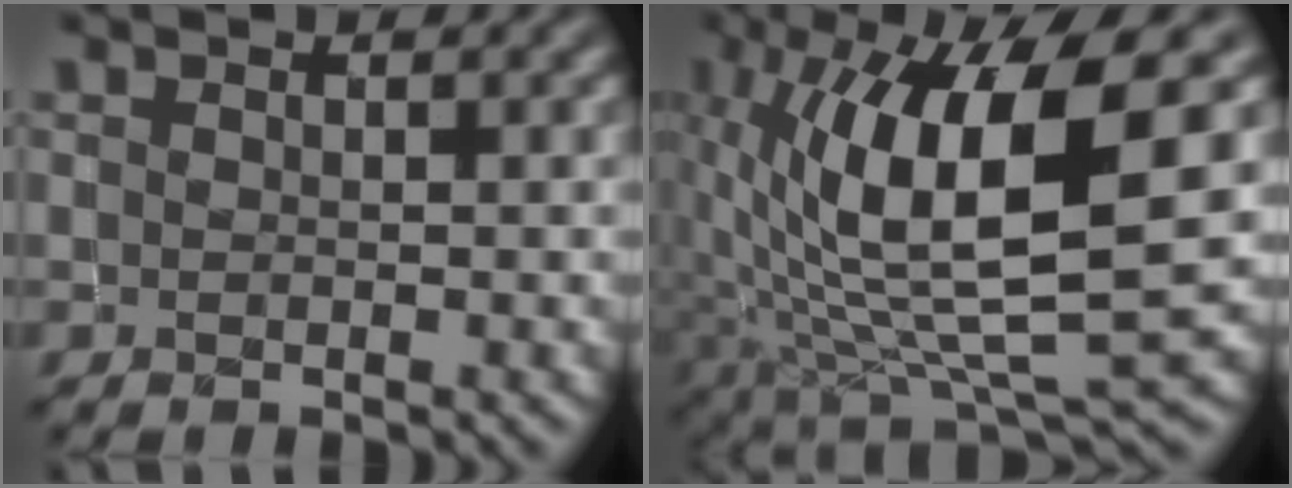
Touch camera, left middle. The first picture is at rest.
{"total": 11.9, "force": [1.9, 3.7, 11.2], "torque": [-0.193, -0.002, 0.041]}